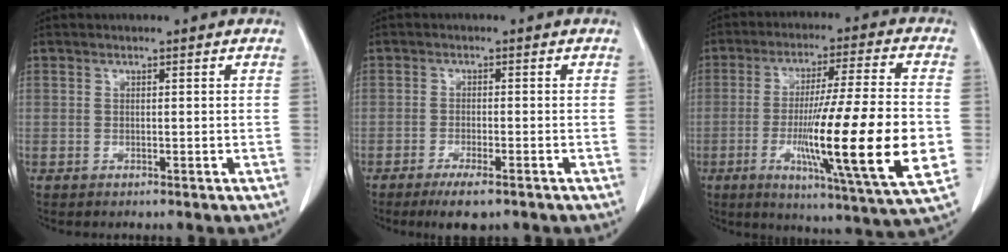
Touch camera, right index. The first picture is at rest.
{"total": 4.8, "force": [-3.3, 0.9, 3.4], "torque": [-0.056, -0.010, -0.050]}
{"total": 21.4, "force": [-4.1, -0.1, 21.0], "torque": [-0.321, -0.024, -0.068]}